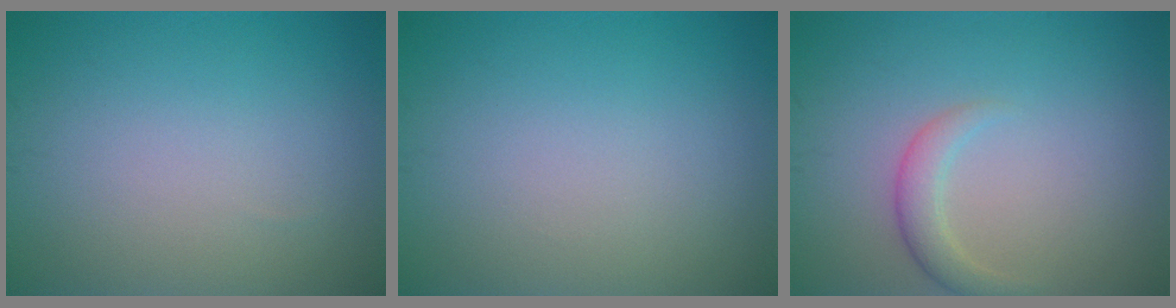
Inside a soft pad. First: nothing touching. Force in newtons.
{"total": 0.0}
{"total": 2.0, "press": 2.0, "slide": 0.1}